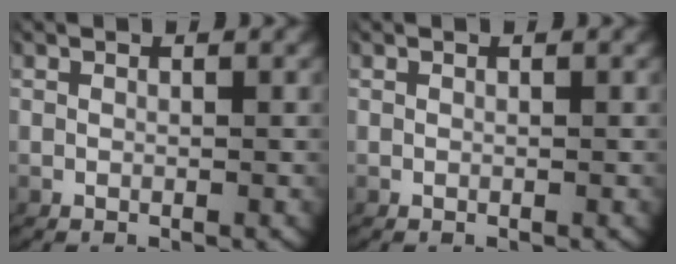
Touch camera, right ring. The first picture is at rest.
{"total": 0.0}